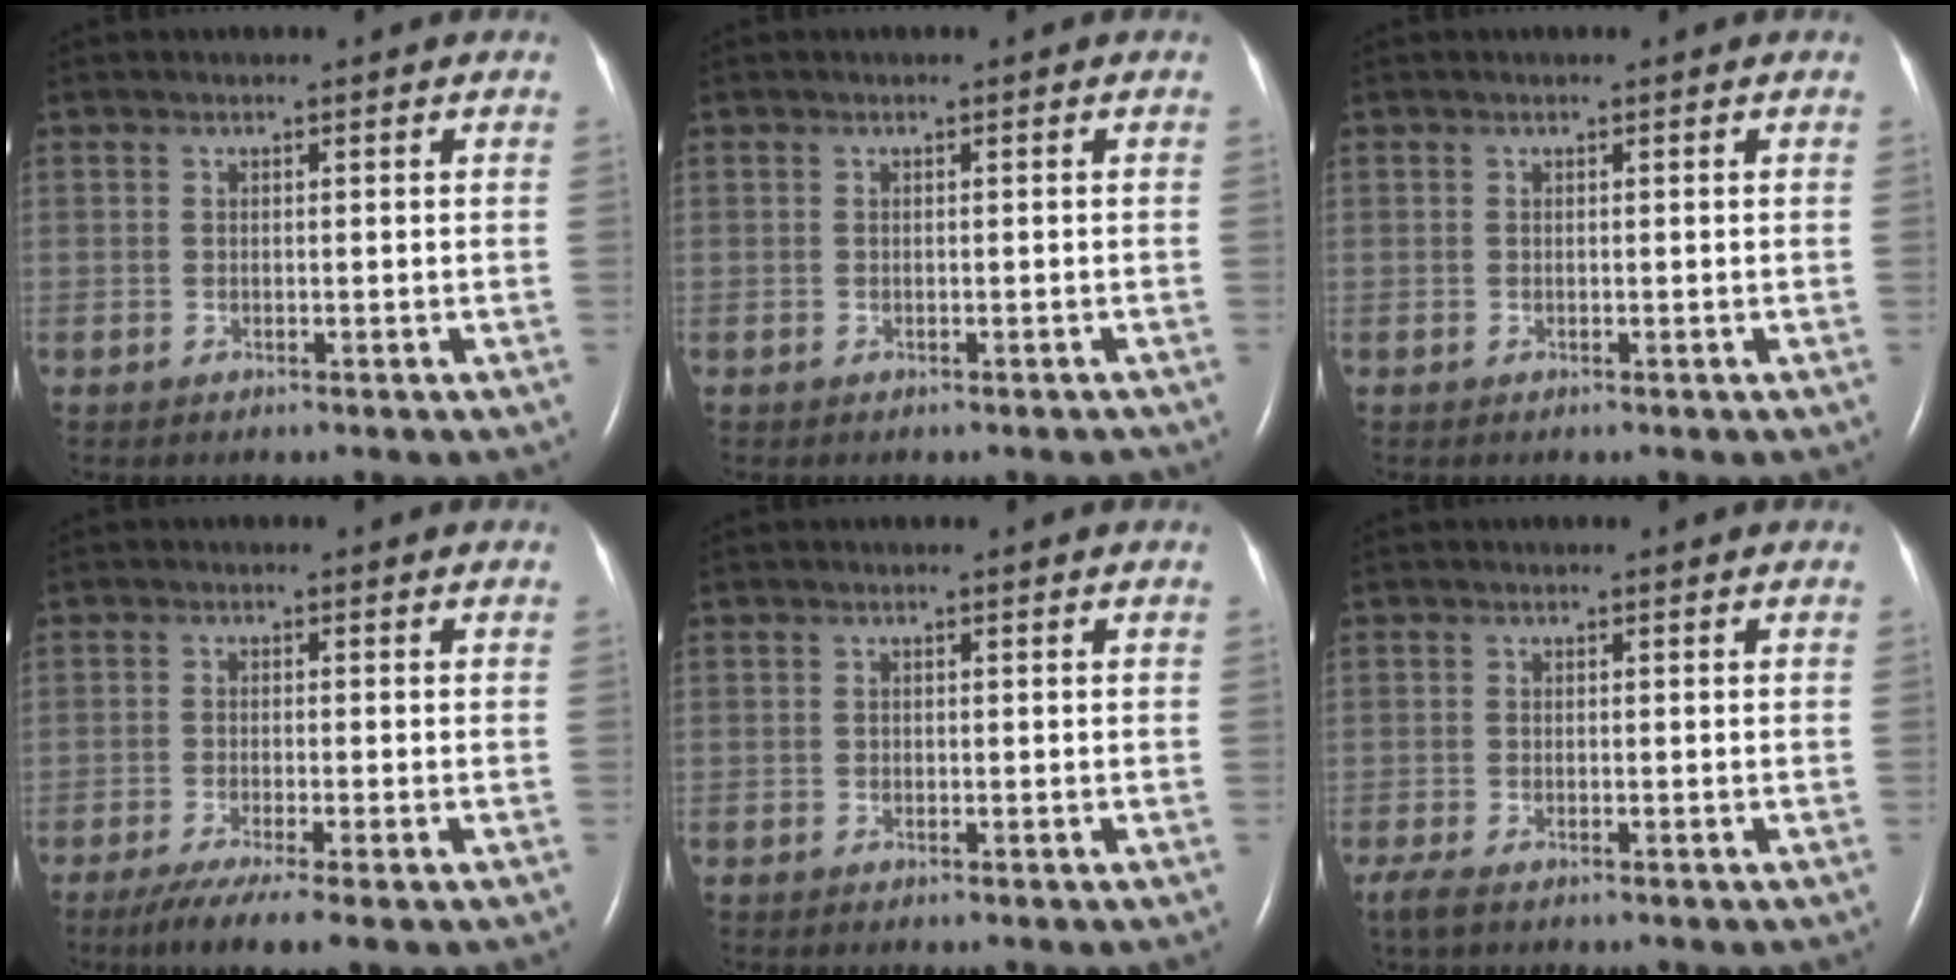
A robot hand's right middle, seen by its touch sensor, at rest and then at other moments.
{"total": 1.4, "force": [-1.3, 0.5, 0.3], "torque": [-0.007, -0.003, -0.013]}
{"total": 0.0}
{"total": 6.7, "force": [-4.4, 0.3, 5.1], "torque": [-0.086, -0.019, -0.073]}
{"total": 0.0}
{"total": 3.1, "force": [-2.2, 0.9, 2.0], "torque": [-0.048, -0.013, -0.036]}